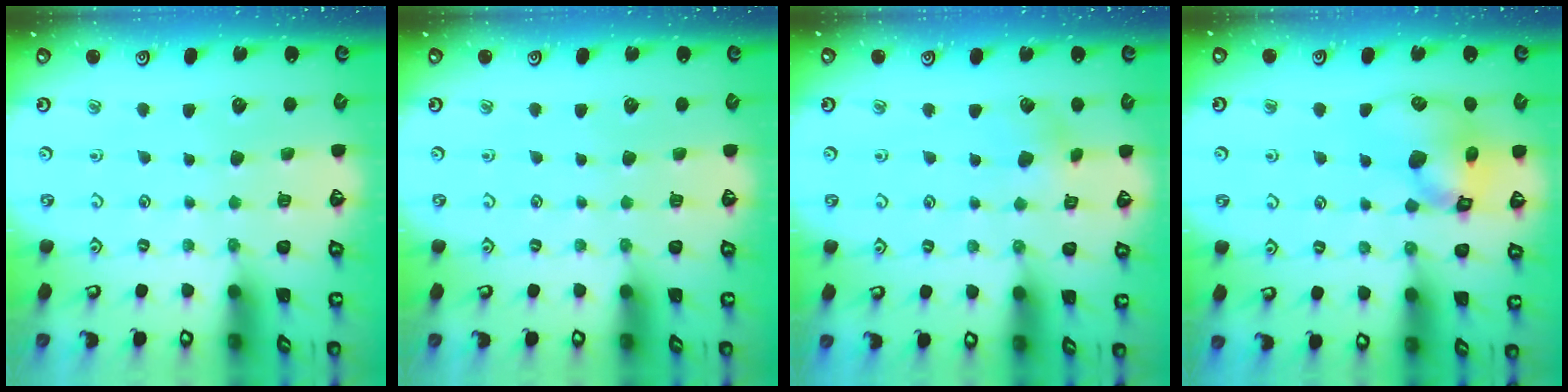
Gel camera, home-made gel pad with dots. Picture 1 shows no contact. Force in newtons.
{"total": 0.0}
{"total": 3.6, "press": 3.6, "slide": 0.3}
{"total": 12.4, "press": 12.2, "slide": 1.9}